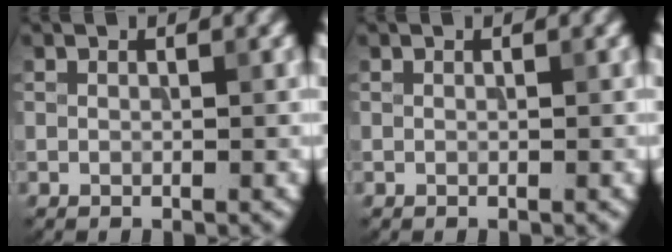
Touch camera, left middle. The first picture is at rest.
{"total": 0.0}